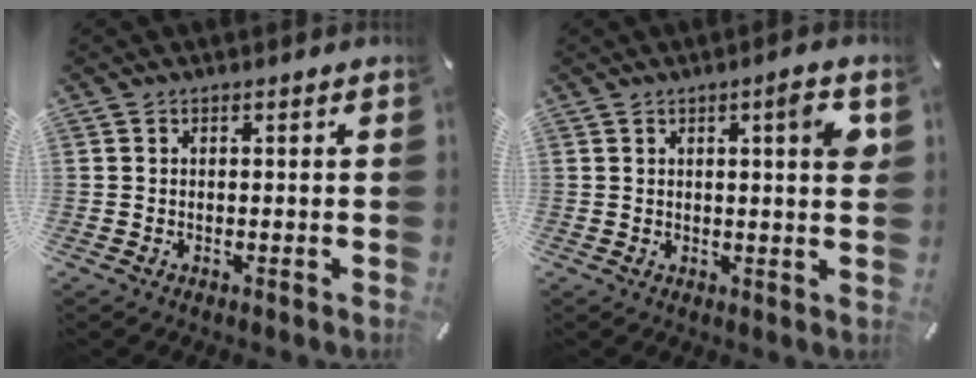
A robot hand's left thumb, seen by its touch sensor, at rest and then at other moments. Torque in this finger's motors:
{"motor_torque": [1.18, 1.31, 0.71, -0.51, 0.16]}